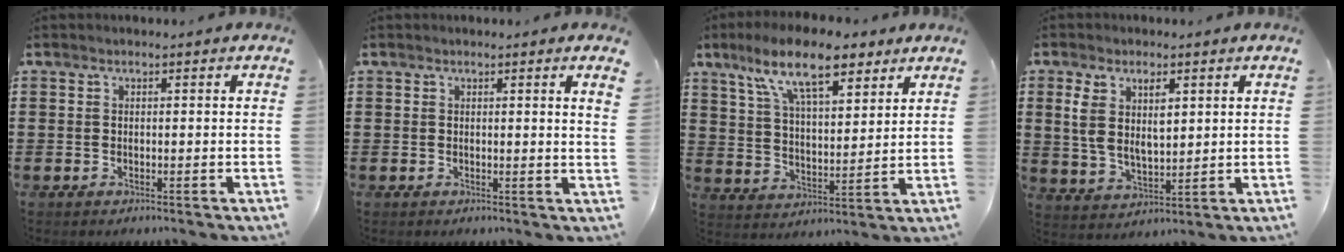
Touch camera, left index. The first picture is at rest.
{"total": 1.3, "force": [0.7, -0.3, 1.1], "torque": [-0.022, -0.004, 0.013]}
{"total": 12.8, "force": [8.8, 4.1, 8.3], "torque": [-0.164, -0.013, 0.156]}
{"total": 6.5, "force": [2.3, 3.2, 5.2], "torque": [-0.110, 0.003, 0.037]}